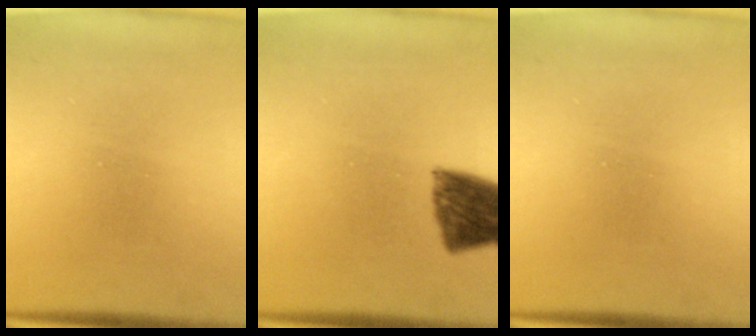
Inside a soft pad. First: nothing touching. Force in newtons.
{"total": 8.6}
{"total": 0.0}